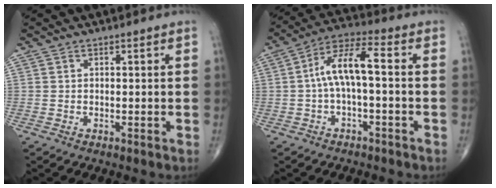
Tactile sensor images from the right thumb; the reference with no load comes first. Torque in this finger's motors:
{"motor_torque": [-0.23, 0.48, 1.04, -0.01, 0.08]}